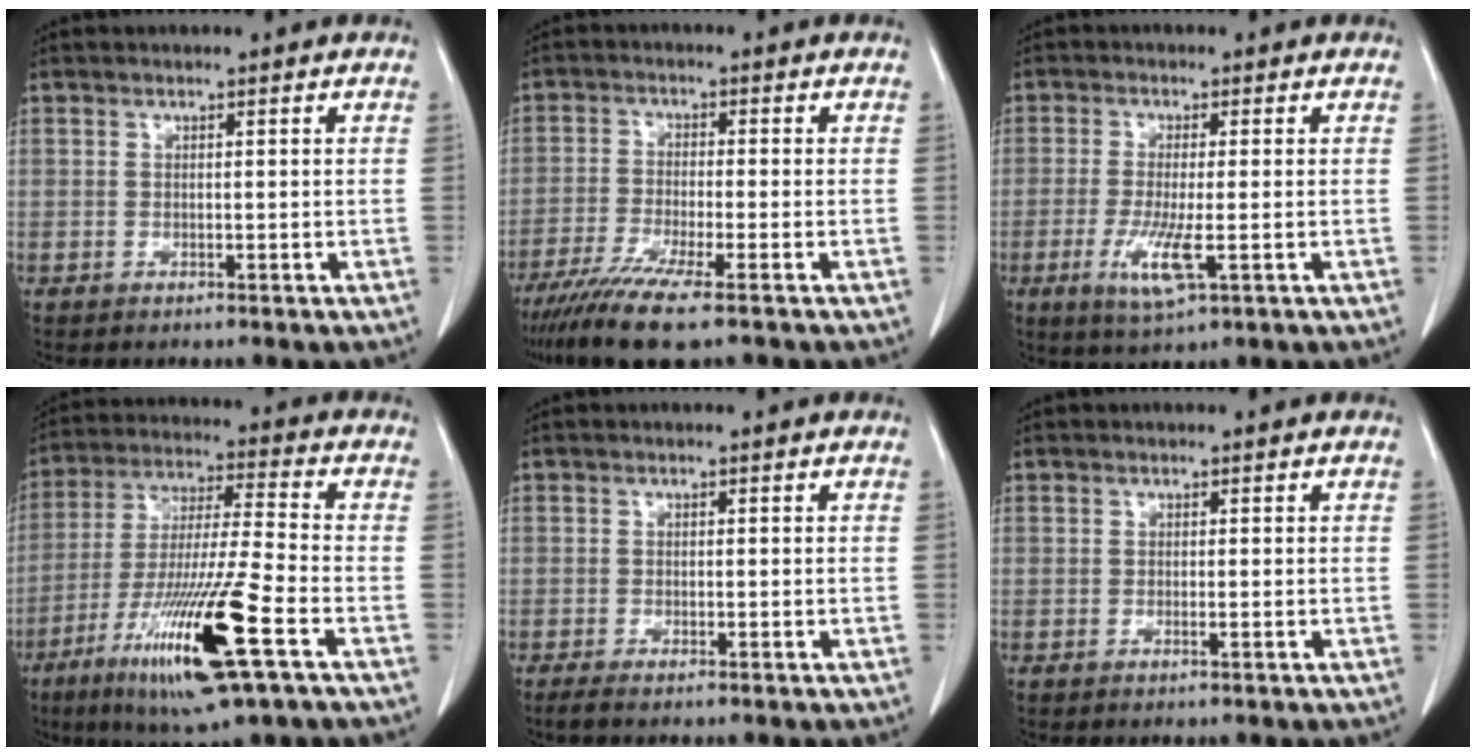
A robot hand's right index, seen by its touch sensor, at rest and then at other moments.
{"total": 9.4, "force": [-6.6, 0.1, 6.7], "torque": [-0.117, -0.025, -0.112]}
{"total": 6.5, "force": [-2.1, 0.8, 6.1], "torque": [-0.124, -0.018, -0.035]}
{"total": 18.4, "force": [-8.5, 0.7, 16.3], "torque": [-0.322, -0.038, -0.153]}
{"total": 1.7, "force": [-1.3, 0.1, 1.1], "torque": [-0.021, -0.005, -0.022]}
{"total": 0.5, "force": [-0.2, -0.1, 0.5], "torque": [-0.009, -0.001, -0.003]}